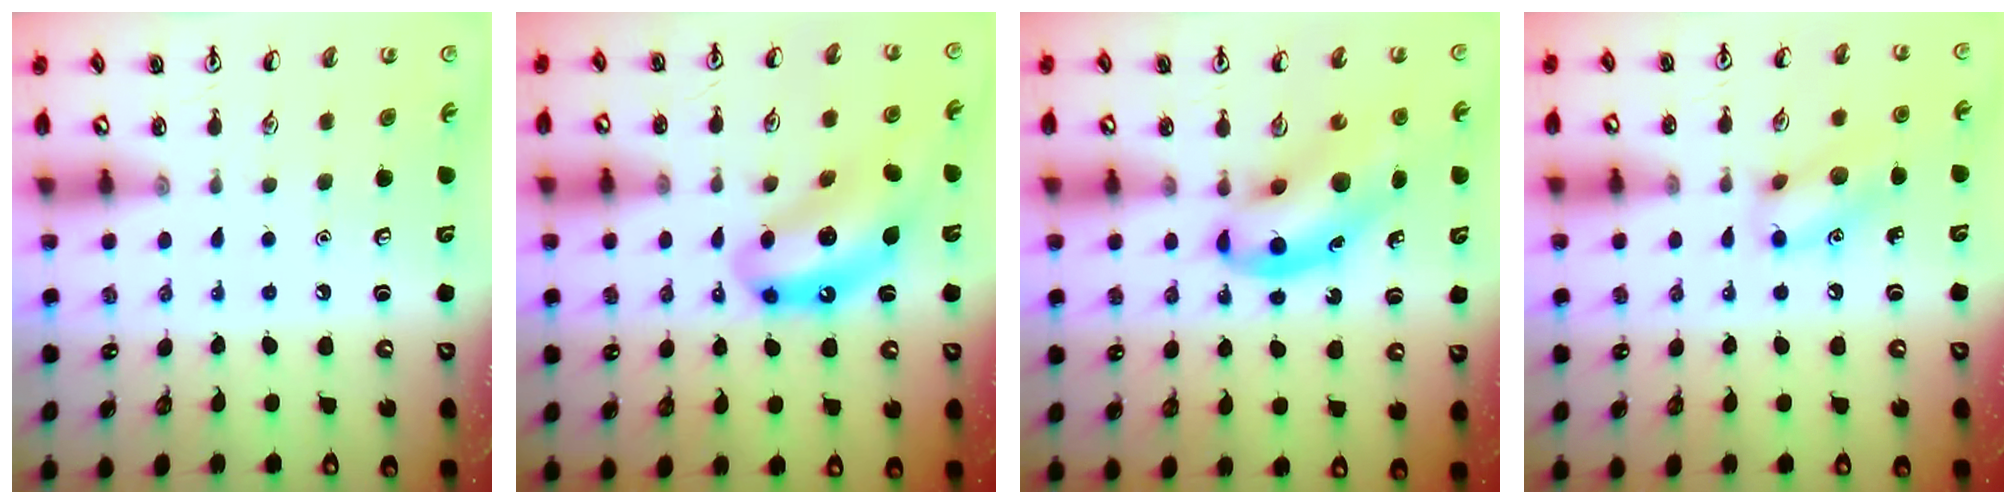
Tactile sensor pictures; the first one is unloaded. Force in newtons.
{"total": 11.5, "press": 10.9, "slide": 3.8}
{"total": 9.7, "press": 9.4, "slide": 2.5}
{"total": 10.8, "press": 10.7, "slide": 1.3}